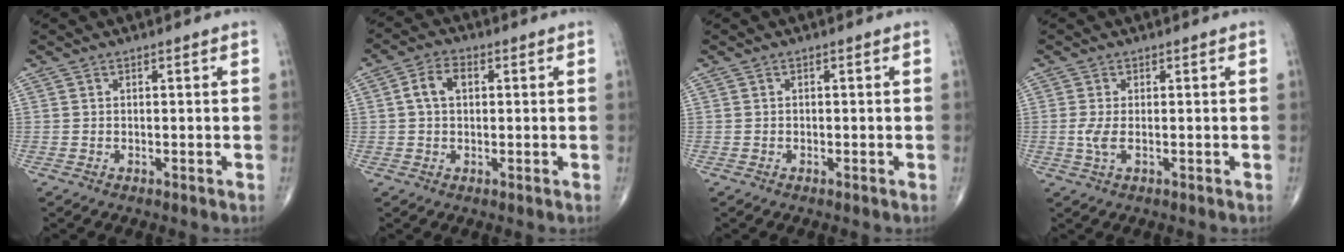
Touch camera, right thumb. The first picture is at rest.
{"total": 4.8, "force": [0.8, 3.1, 3.6], "torque": [-0.069, 0.014, 0.011]}
{"total": 0.0}
{"total": 2.6, "force": [-0.4, 0.9, 2.4], "torque": [-0.062, -0.007, -0.008]}